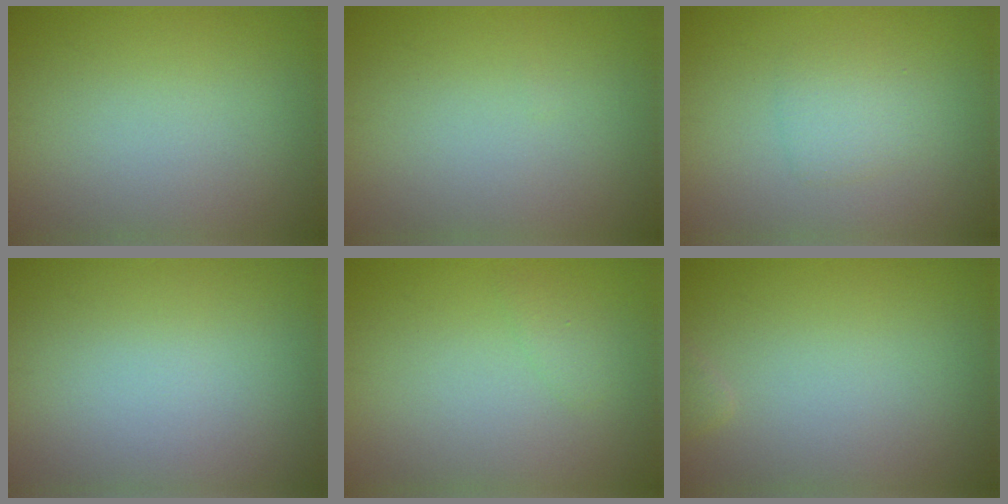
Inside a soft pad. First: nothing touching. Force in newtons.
{"total": 0.0}
{"total": 1.8, "press": 1.8, "slide": 0.2}
{"total": 0.0}
{"total": 0.9, "press": 0.9, "slide": 0.1}
{"total": 0.6, "press": 0.6, "slide": 0.1}